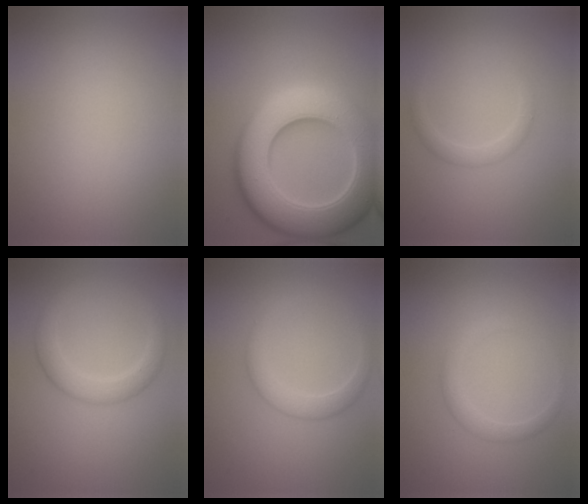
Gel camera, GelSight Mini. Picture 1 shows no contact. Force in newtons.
{"total": 11.7, "press": 11.7, "slide": 0.5}
{"total": 1.3, "press": 1.3, "slide": 0.0}
{"total": 2.8, "press": 2.8, "slide": 0.1}
{"total": 2.4, "press": 2.4, "slide": 0.2}
{"total": 1.7, "press": 1.7, "slide": 0.2}